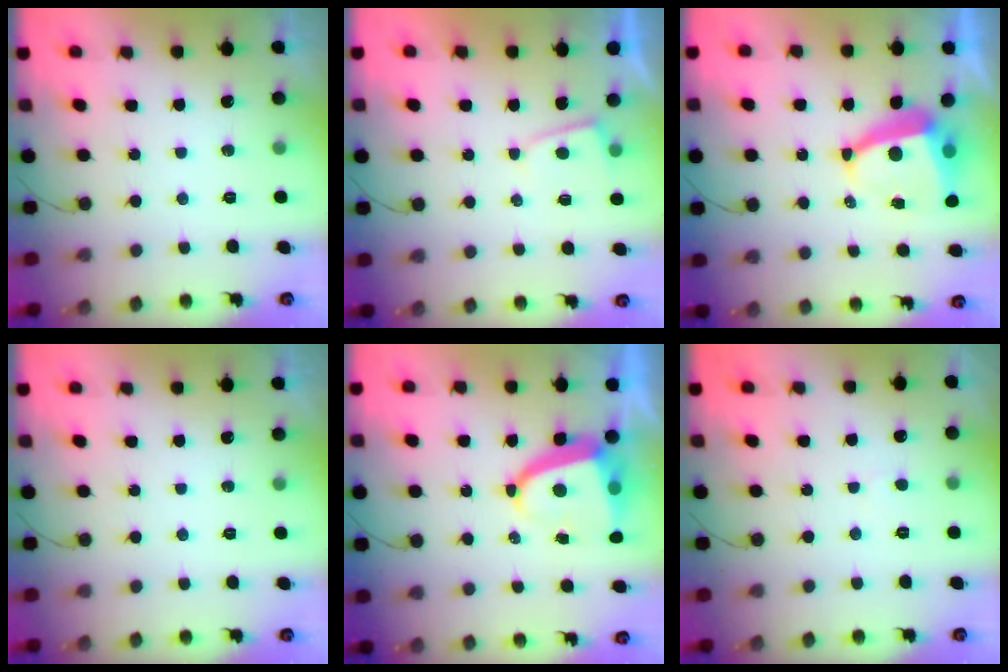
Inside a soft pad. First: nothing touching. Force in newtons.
{"total": 2.3, "press": 2.3, "slide": 0.3}
{"total": 7.9, "press": 7.8, "slide": 0.9}
{"total": 0.0}
{"total": 7.4, "press": 7.4, "slide": 0.9}
{"total": 2.2, "press": 2.2, "slide": 0.2}